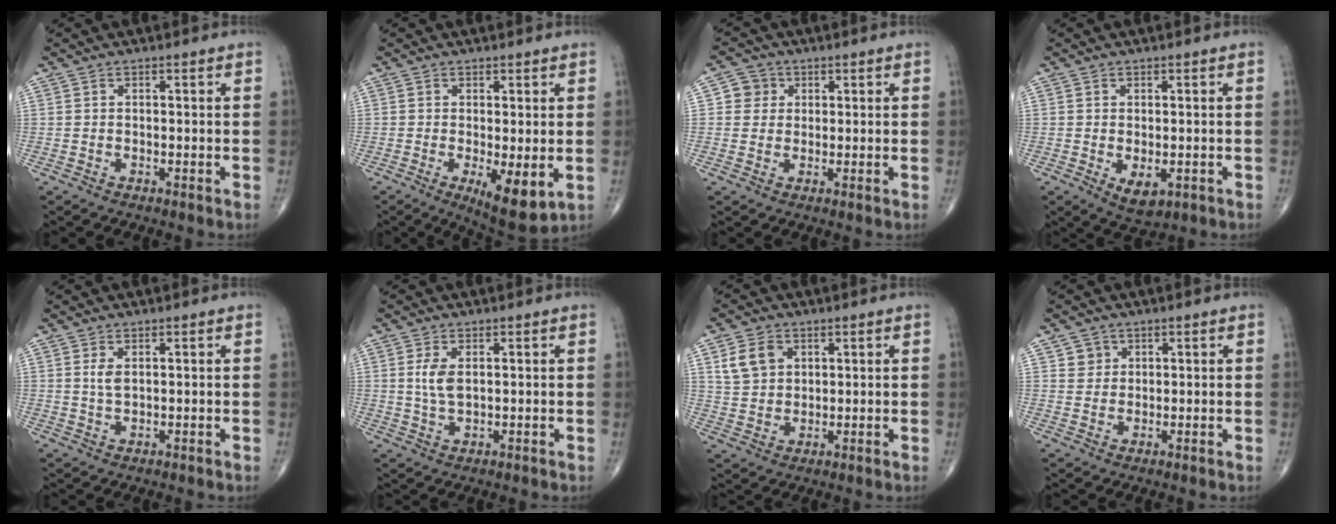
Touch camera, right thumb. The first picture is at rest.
{"total": 8.0, "force": [-1.7, 2.7, 7.4], "torque": [-0.110, -0.025, -0.020]}
{"total": 3.9, "force": [0.9, 3.7, 0.7], "torque": [0.014, 0.003, 0.008]}
{"total": 4.7, "force": [-1.2, 2.6, 3.7], "torque": [-0.053, -0.009, -0.007]}
{"total": 2.1, "force": [0.7, 1.0, 1.7], "torque": [-0.035, -0.002, 0.017]}
{"total": 4.1, "force": [0.9, 2.0, 3.5], "torque": [-0.074, -0.005, 0.020]}
{"total": 6.6, "force": [2.7, 4.9, 3.5], "torque": [-0.049, -0.006, 0.055]}
{"total": 2.5, "force": [1.2, 2.2, 0.2], "torque": [0.015, -0.005, 0.014]}